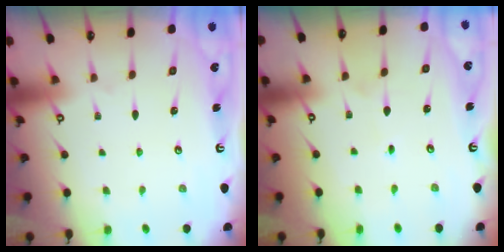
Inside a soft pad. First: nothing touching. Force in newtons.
{"total": 2.0, "press": 2.0, "slide": 0.1}